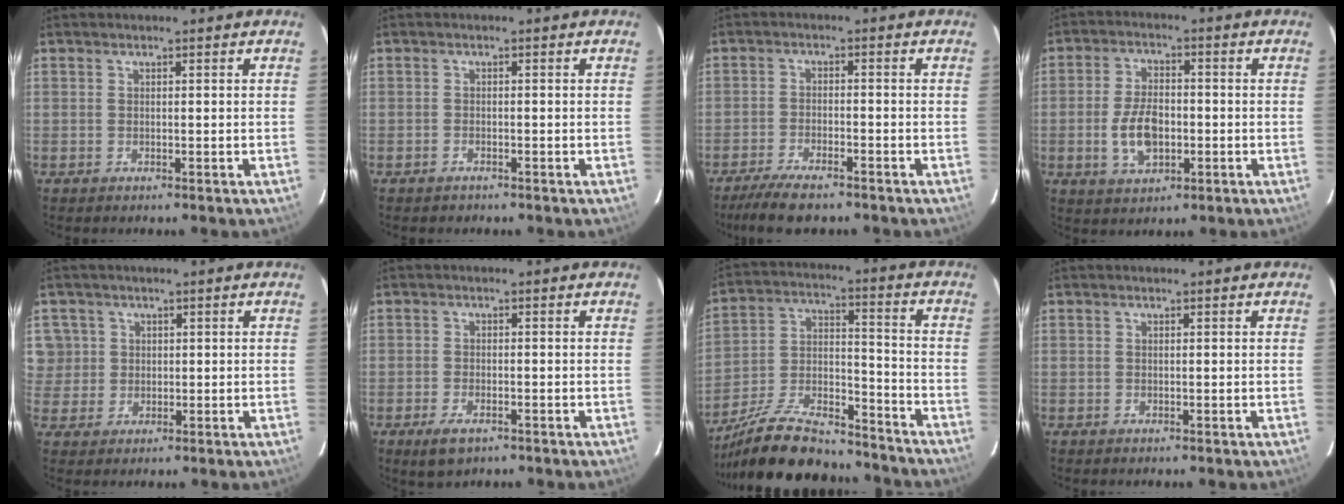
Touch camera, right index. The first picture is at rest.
{"total": 1.1, "force": [-0.9, 0.6, 0.1], "torque": [-0.006, 0.003, -0.014]}
{"total": 8.3, "force": [-6.9, 2.0, 4.3], "torque": [-0.105, -0.017, -0.118]}
{"total": 8.4, "force": [-1.8, 4.8, 6.6], "torque": [-0.134, 0.003, -0.026]}
{"total": 5.7, "force": [1.2, 5.5, 0.7], "torque": [0.000, 0.020, 0.028]}
{"total": 4.4, "force": [-2.7, 2.0, 2.8], "torque": [-0.069, -0.011, -0.047]}
{"total": 23.6, "force": [-19.2, 7.5, 11.4], "torque": [-0.226, 0.002, -0.302]}
{"total": 0.0}